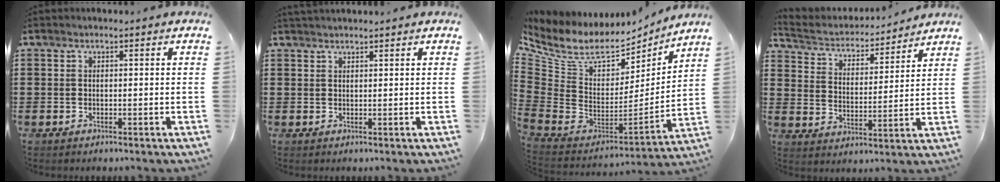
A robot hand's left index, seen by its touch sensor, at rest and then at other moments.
{"total": 1.1, "force": [1.1, 0.0, 0.2], "torque": [-0.006, 0.000, 0.022]}
{"total": 8.8, "force": [5.4, 4.7, 5.1], "torque": [-0.141, -0.045, 0.090]}
{"total": 3.5, "force": [3.3, 1.0, 0.4], "torque": [-0.032, -0.027, 0.050]}